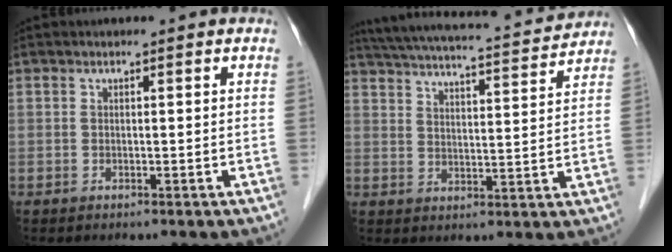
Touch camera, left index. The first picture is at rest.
{"total": 20.0, "force": [18.5, 2.1, 7.3], "torque": [-0.127, 0.016, 0.256]}